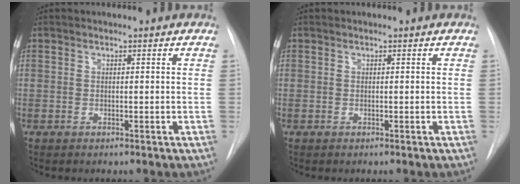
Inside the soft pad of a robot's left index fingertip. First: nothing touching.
{"total": 0.0}